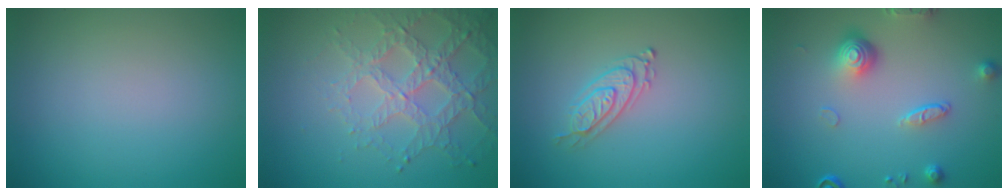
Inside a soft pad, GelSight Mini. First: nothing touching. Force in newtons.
{"total": 4.1, "press": 3.8, "slide": 1.6}
{"total": 2.2, "press": 2.0, "slide": 0.8}
{"total": 4.6, "press": 3.2, "slide": 3.3}